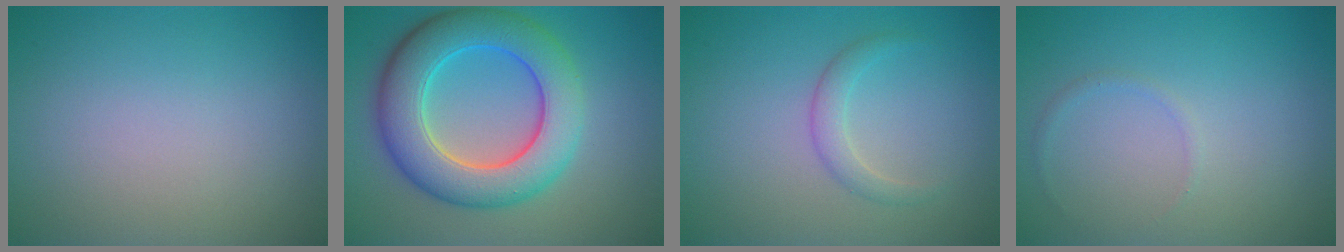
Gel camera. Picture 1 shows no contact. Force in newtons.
{"total": 8.9, "press": 8.9, "slide": 0.4}
{"total": 1.7, "press": 1.7, "slide": 0.1}
{"total": 0.6, "press": 0.6, "slide": 0.0}